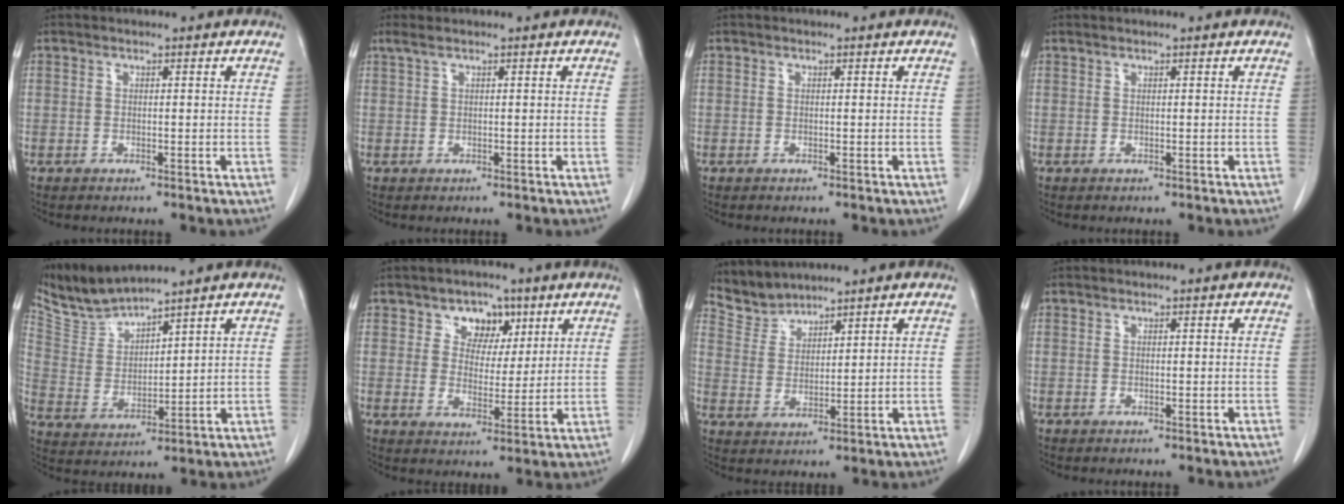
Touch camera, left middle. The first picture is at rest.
{"total": 1.2, "force": [0.8, 0.0, 0.8], "torque": [-0.025, 0.015, 0.021]}
{"total": 0.0}
{"total": 0.0}
{"total": 7.0, "force": [7.0, -0.5, 1.0], "torque": [-0.040, 0.001, 0.157]}
{"total": 6.2, "force": [3.4, 4.6, 2.6], "torque": [-0.031, 0.013, 0.057]}
{"total": 4.7, "force": [4.6, 0.8, -0.6], "torque": [0.009, 0.005, 0.103]}
{"total": 0.0}